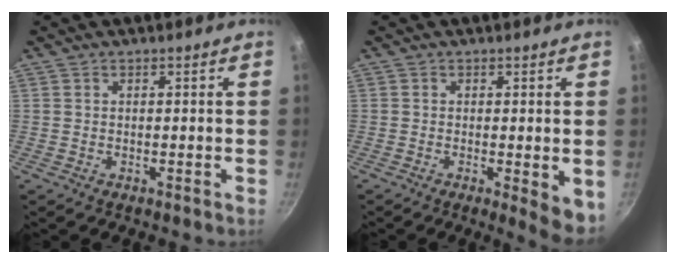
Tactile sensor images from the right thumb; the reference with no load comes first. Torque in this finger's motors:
{"motor_torque": [-0.05, 0.37, 0.22, -0.23, 0.02]}